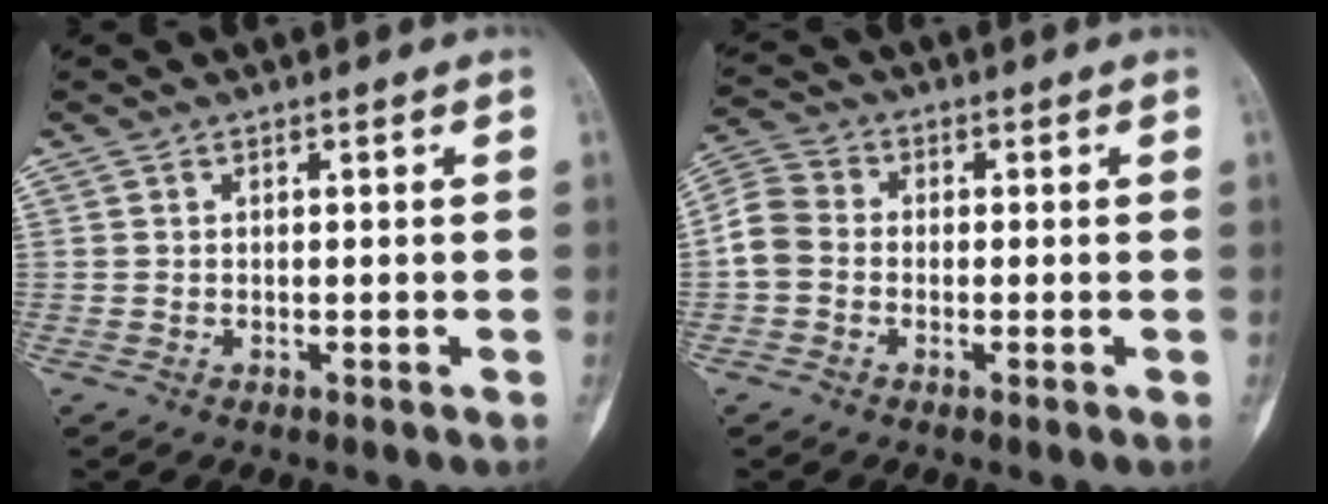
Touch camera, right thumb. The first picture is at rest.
{"total": 5.9, "force": [-1.0, 4.9, 3.0], "torque": [-0.053, 0.017, -0.035]}